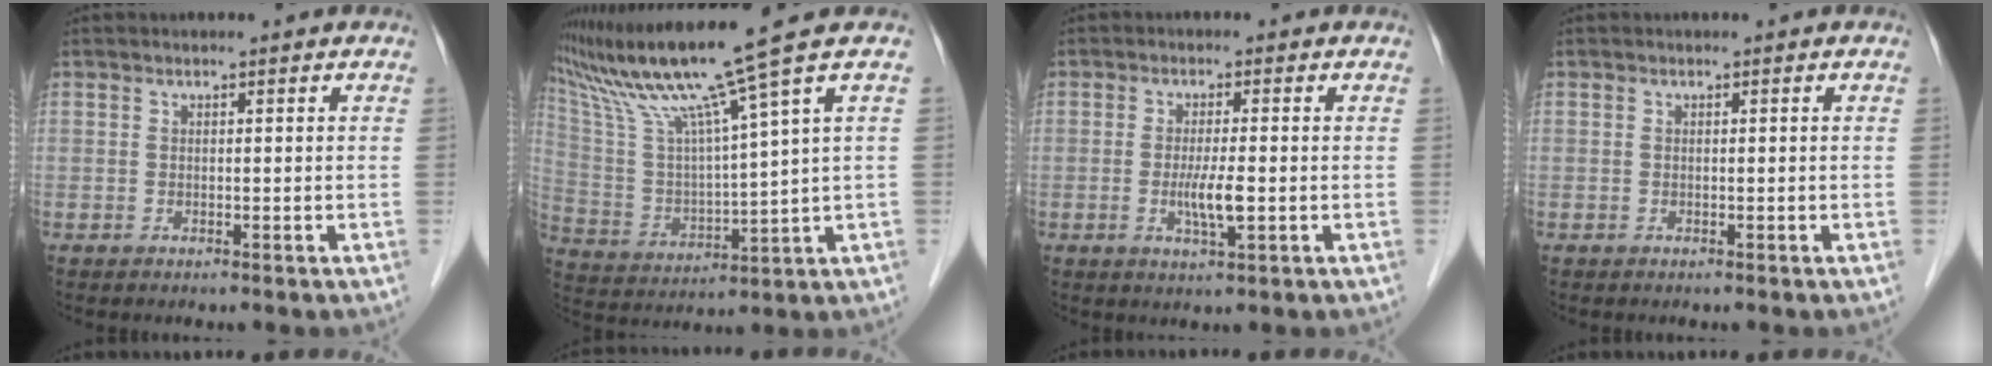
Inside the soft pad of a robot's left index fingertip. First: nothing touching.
{"total": 14.4, "force": [10.5, -3.1, 9.4], "torque": [-0.170, -0.006, 0.199]}
{"total": 3.9, "force": [-0.7, 0.2, 3.9], "torque": [-0.076, -0.008, -0.011]}
{"total": 0.0}